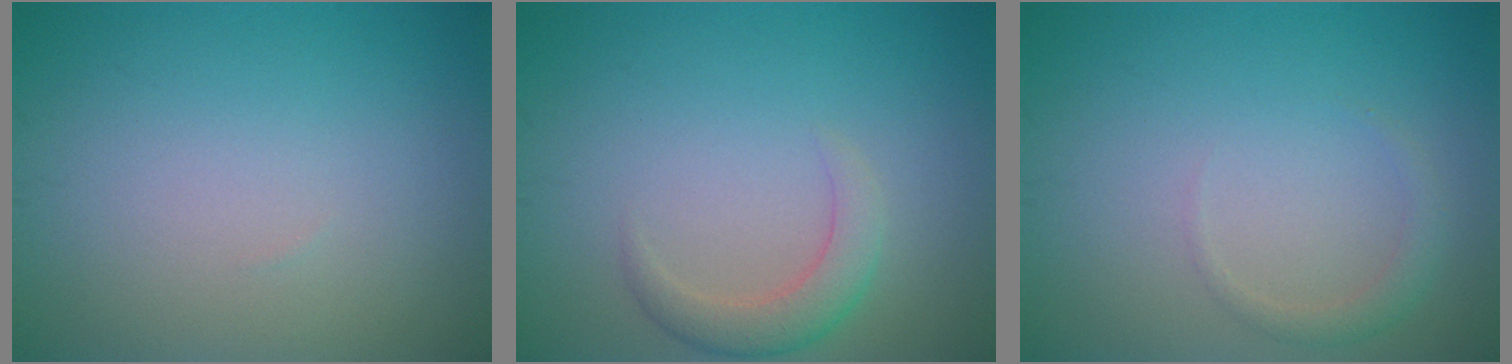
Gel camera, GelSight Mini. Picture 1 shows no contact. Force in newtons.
{"total": 2.6, "press": 2.6, "slide": 0.1}
{"total": 1.3, "press": 1.3, "slide": 0.1}